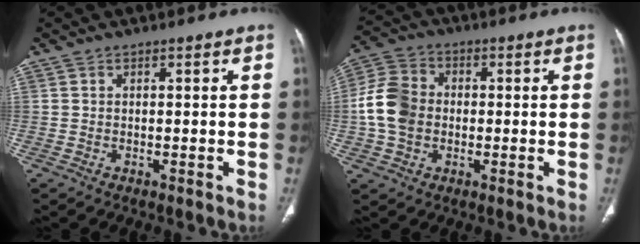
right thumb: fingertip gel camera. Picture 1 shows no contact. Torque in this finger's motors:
{"motor_torque": [0.73, 0.72, 0.11, -0.11, 0.10]}